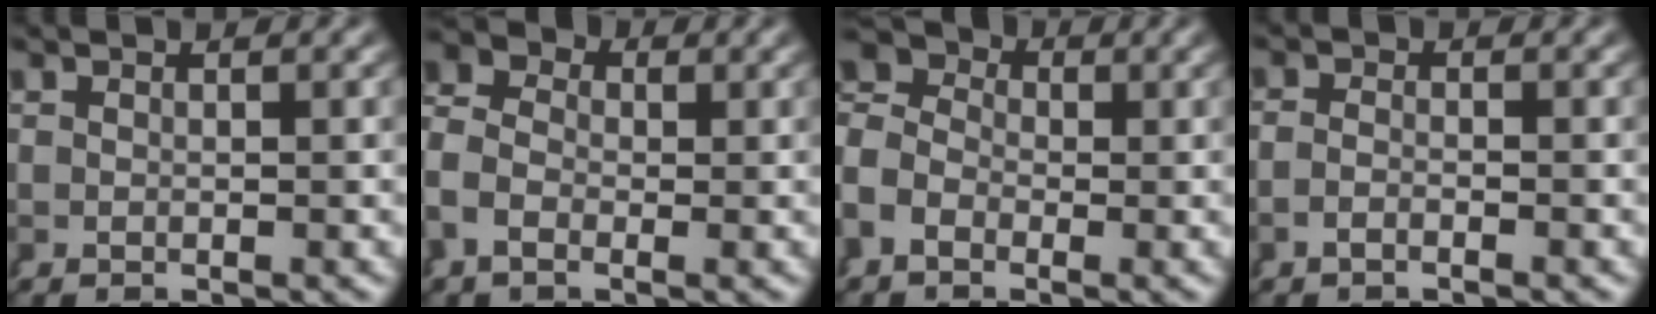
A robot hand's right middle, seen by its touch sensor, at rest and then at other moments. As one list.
[{"total": 4.6, "force": [0.2, 3.7, 2.8], "torque": [-0.054, -0.003, -0.009]}, {"total": 7.3, "force": [1.6, 6.0, 3.8], "torque": [-0.066, 0.014, 0.004]}, {"total": 1.2, "force": [-1.0, -0.1, 0.6], "torque": [-0.013, -0.001, -0.021]}]